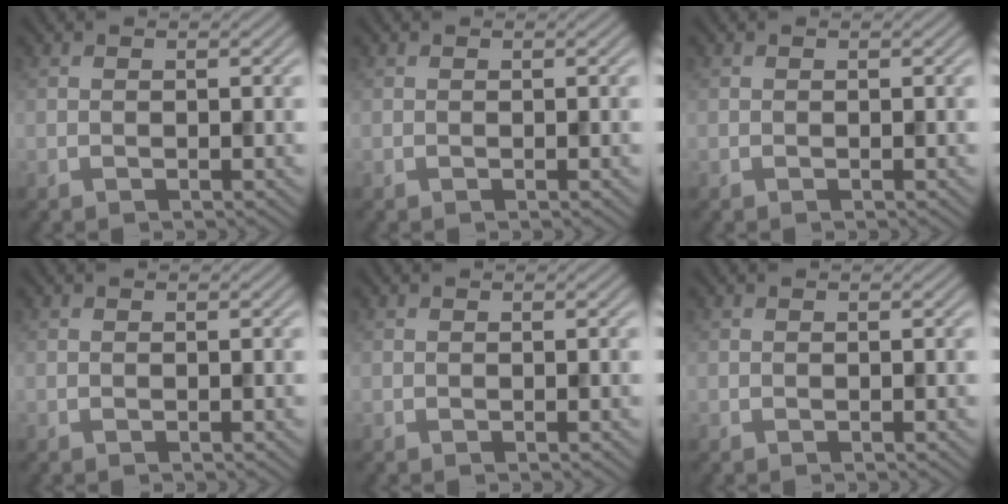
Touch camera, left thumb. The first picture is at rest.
{"total": 0.0}
{"total": 0.0}
{"total": 0.0}
{"total": 0.0}
{"total": 0.0}